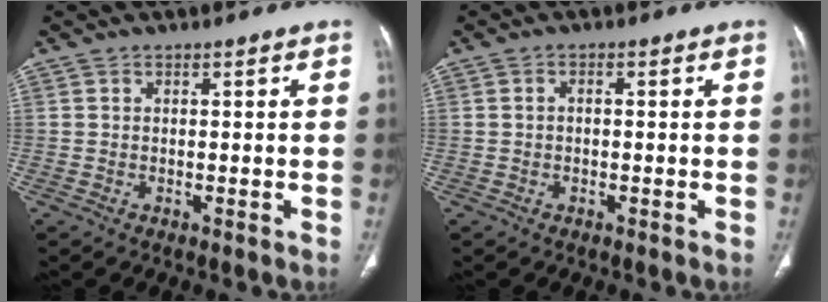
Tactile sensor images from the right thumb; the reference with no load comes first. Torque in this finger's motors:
{"motor_torque": [0.11, -0.17, -0.12, 0.07, 0.06]}